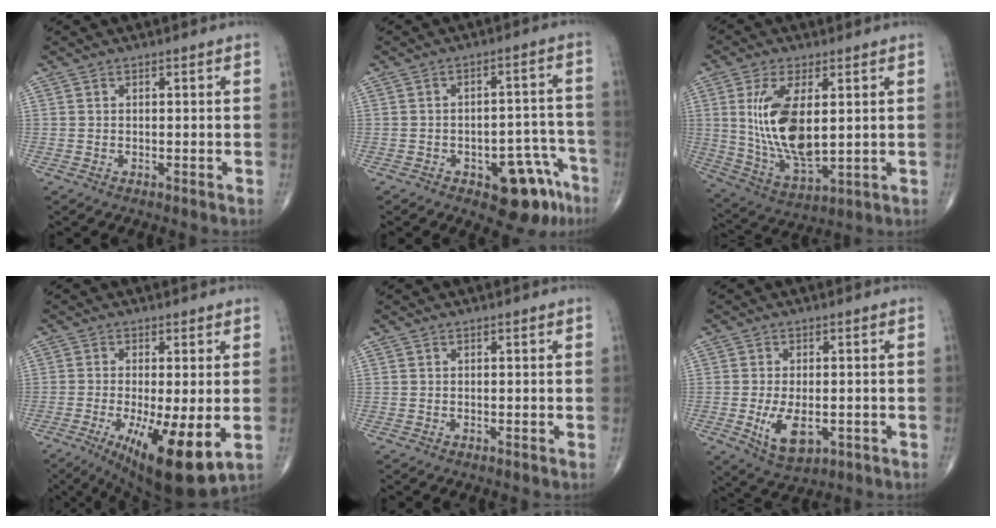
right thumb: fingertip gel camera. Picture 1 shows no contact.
{"total": 11.2, "force": [-6.0, 5.3, 7.7], "torque": [-0.058, 0.047, -0.071]}
{"total": 14.9, "force": [2.5, 6.7, 13.1], "torque": [-0.254, -0.025, 0.061]}
{"total": 14.1, "force": [-4.0, 3.8, 13.0], "torque": [-0.200, -0.024, -0.051]}
{"total": 0.0}
{"total": 7.6, "force": [-1.8, 4.1, 6.1], "torque": [-0.102, -0.011, -0.020]}